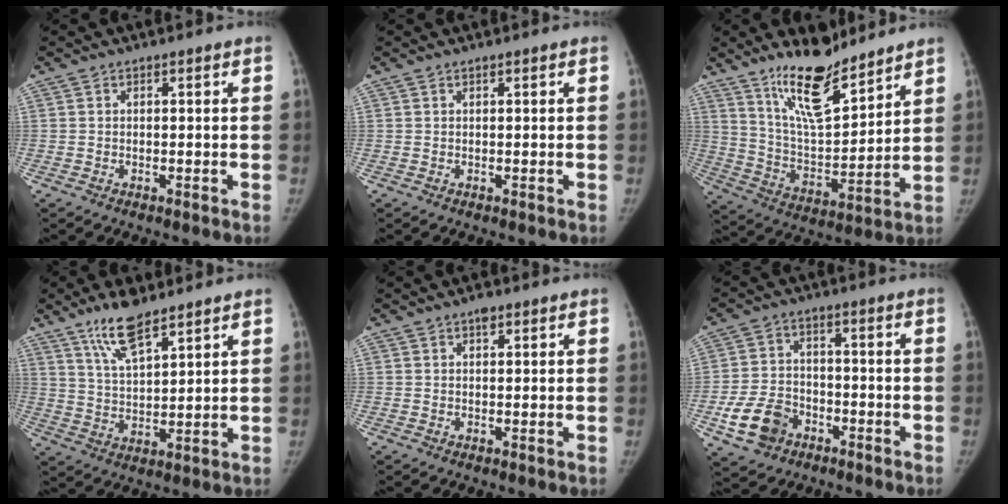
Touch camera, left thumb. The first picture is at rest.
{"total": 0.0}
{"total": 15.4, "force": [11.7, 4.6, 8.9], "torque": [-0.124, -0.083, 0.217]}
{"total": 9.3, "force": [6.6, 2.7, 5.9], "torque": [-0.099, -0.037, 0.130]}
{"total": 1.5, "force": [0.9, 0.8, 0.9], "torque": [-0.008, -0.002, 0.011]}
{"total": 9.4, "force": [-4.4, 7.1, 4.4], "torque": [-0.071, 0.023, -0.074]}